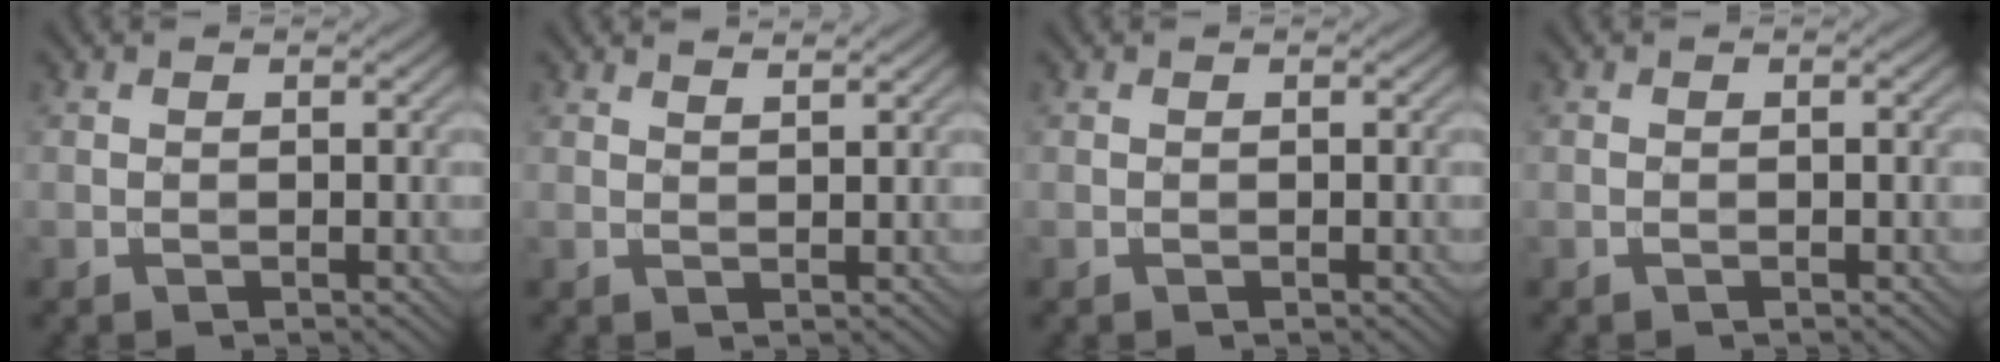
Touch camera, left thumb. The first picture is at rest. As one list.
[{"total": 1.6, "force": [1.5, 0.1, 0.7], "torque": [-0.019, -0.001, 0.026]}, {"total": 0.0}, {"total": 0.7, "force": [-0.1, 0.0, 0.7], "torque": [-0.012, 0.002, -0.003]}]